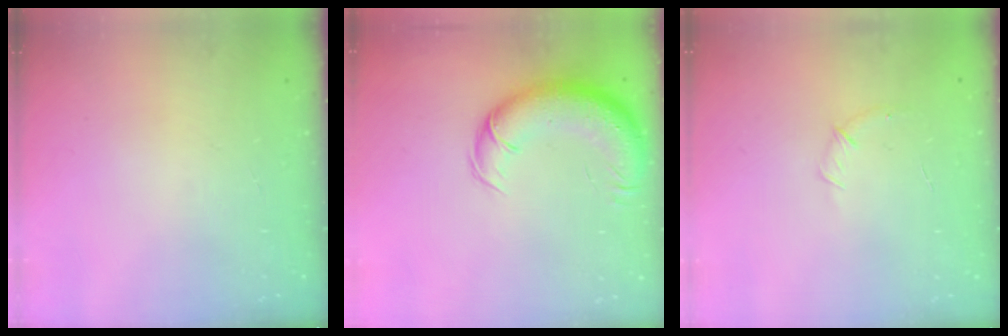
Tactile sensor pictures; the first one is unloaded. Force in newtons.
{"total": 13.8, "press": 13.2, "slide": 4.1}
{"total": 5.1, "press": 4.9, "slide": 1.4}